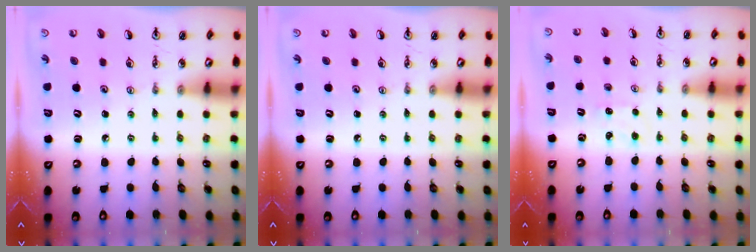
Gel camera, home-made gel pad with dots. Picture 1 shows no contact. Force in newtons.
{"total": 0.0}
{"total": 2.2, "press": 2.2, "slide": 0.3}